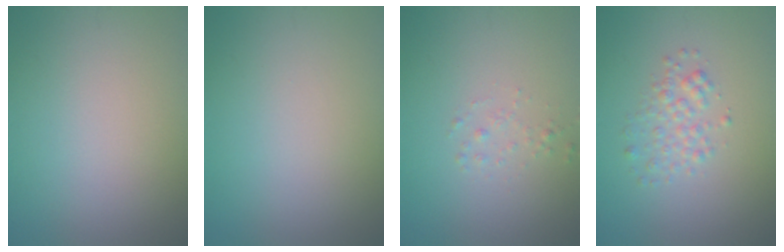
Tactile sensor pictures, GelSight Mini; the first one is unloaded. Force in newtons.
{"total": 0.0}
{"total": 0.8, "press": 0.7, "slide": 0.1}
{"total": 2.0, "press": 2.0, "slide": 0.1}